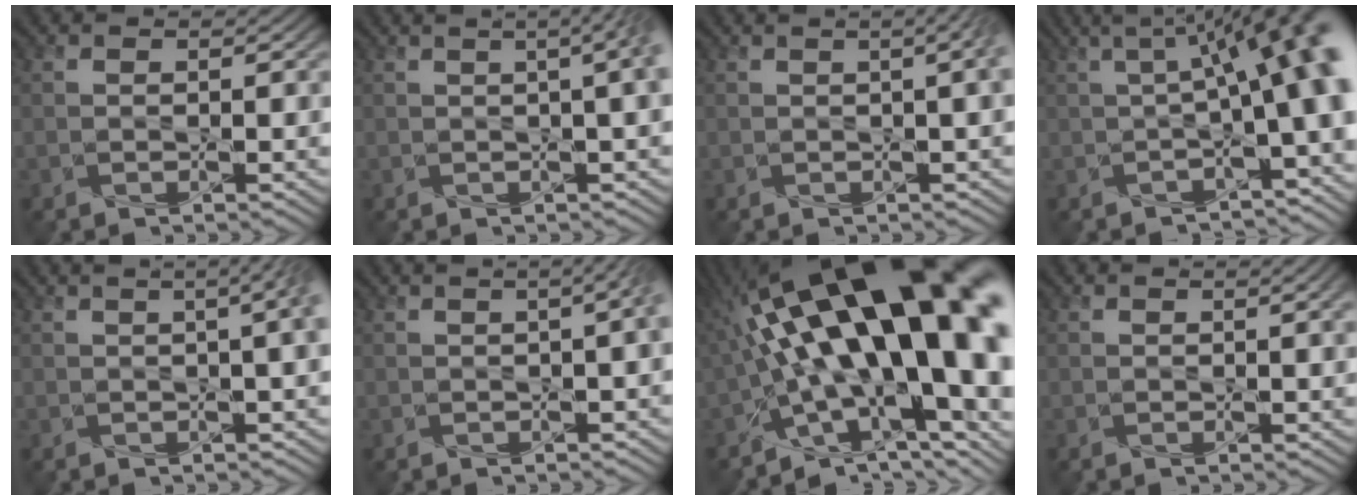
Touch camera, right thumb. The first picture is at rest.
{"total": 5.3, "force": [0.6, 1.3, 5.1], "torque": [-0.049, 0.020, -0.007]}
{"total": 3.8, "force": [0.1, 1.0, 3.6], "torque": [-0.033, 0.013, -0.003]}
{"total": 10.1, "force": [-0.1, 2.4, 9.8], "torque": [-0.138, 0.014, -0.005]}
{"total": 4.8, "force": [0.4, 1.2, 4.6], "torque": [-0.043, 0.019, -0.006]}
{"total": 3.5, "force": [-0.2, 0.9, 3.4], "torque": [-0.037, 0.009, -0.005]}
{"total": 20.9, "force": [1.9, 8.1, 19.2], "torque": [-0.304, -0.022, 0.032]}
{"total": 1.6, "force": [0.4, 0.4, 1.5], "torque": [-0.023, 0.004, 0.010]}